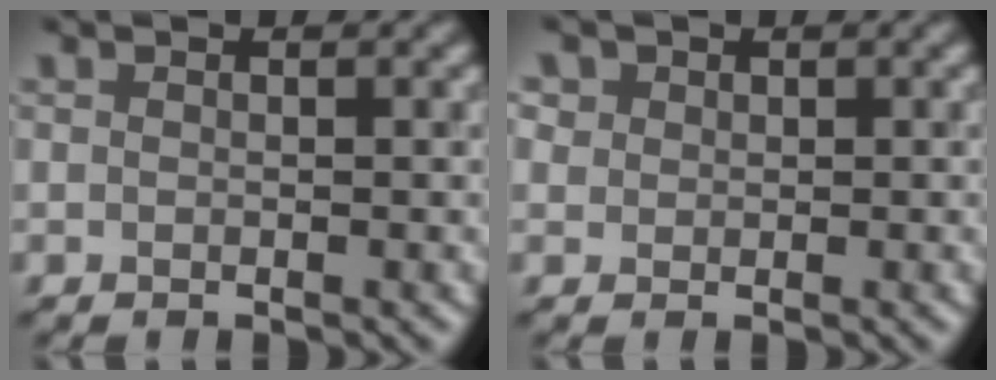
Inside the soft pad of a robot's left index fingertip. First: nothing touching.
{"total": 2.2, "force": [1.1, 1.9, 0.6], "torque": [-0.016, 0.009, 0.023]}